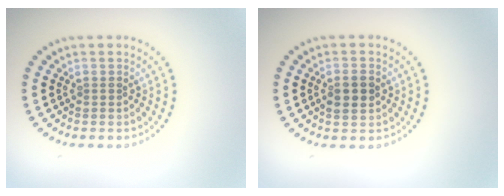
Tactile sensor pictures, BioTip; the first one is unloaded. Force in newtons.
{"total": 2.2, "press": 2.2, "slide": 0.1}